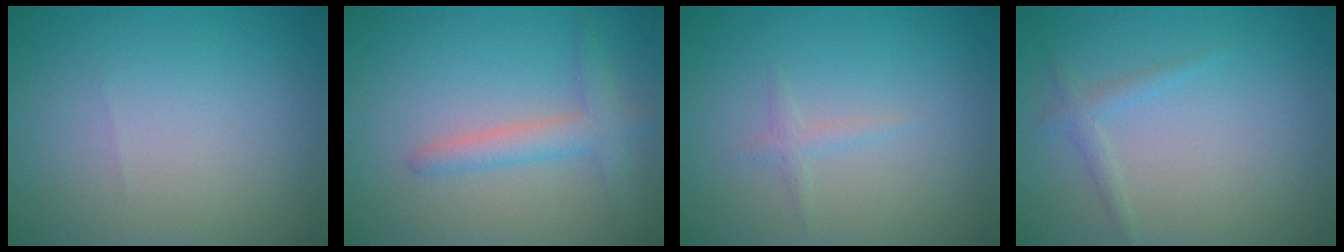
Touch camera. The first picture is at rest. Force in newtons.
{"total": 2.7, "press": 2.7, "slide": 0.2}
{"total": 1.0, "press": 1.0, "slide": 0.1}
{"total": 1.2, "press": 1.2, "slide": 0.0}